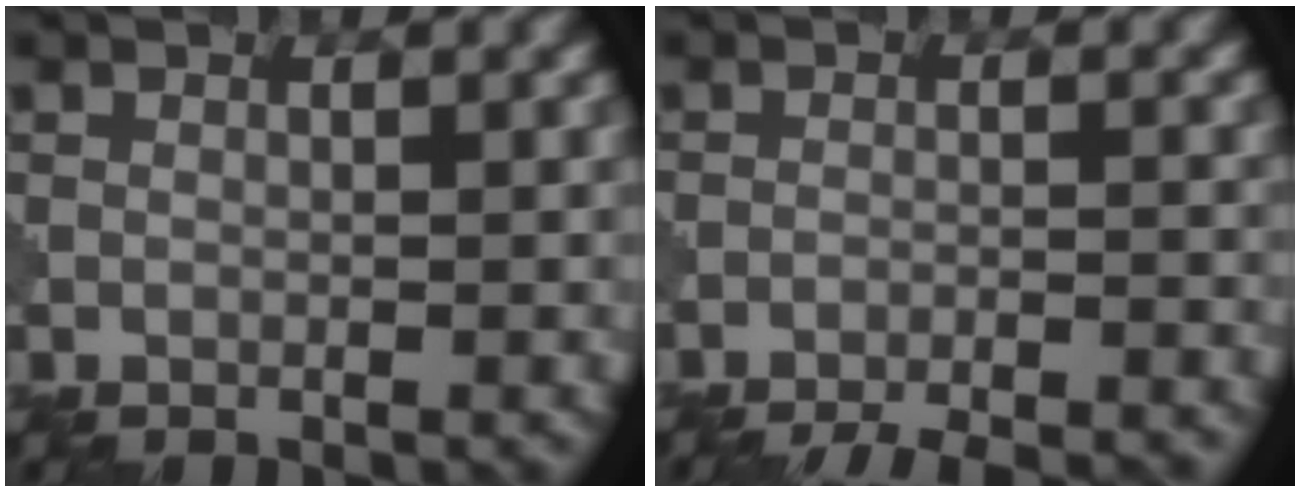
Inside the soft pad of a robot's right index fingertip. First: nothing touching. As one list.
[{"total": 8.0, "force": [-7.6, 1.4, 2.2], "torque": [-0.024, 0.003, -0.105]}]